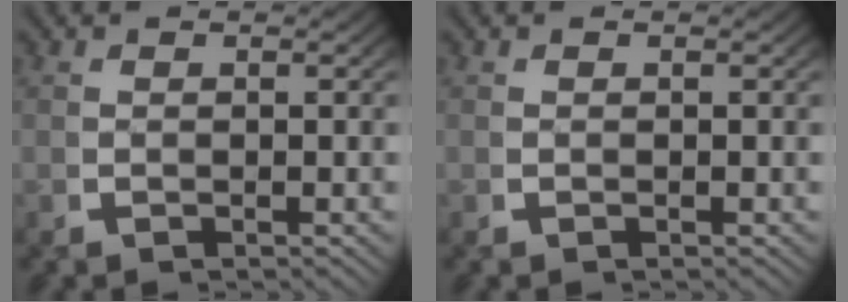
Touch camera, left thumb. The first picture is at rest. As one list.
[{"total": 0.0}]